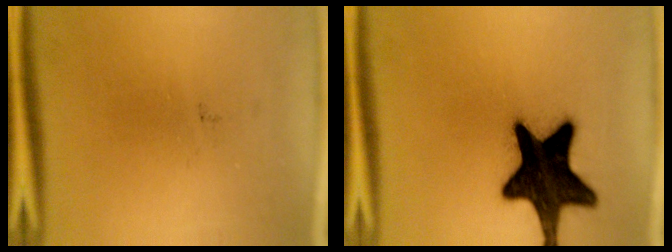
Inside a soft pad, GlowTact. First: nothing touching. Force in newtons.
{"total": 18.9}